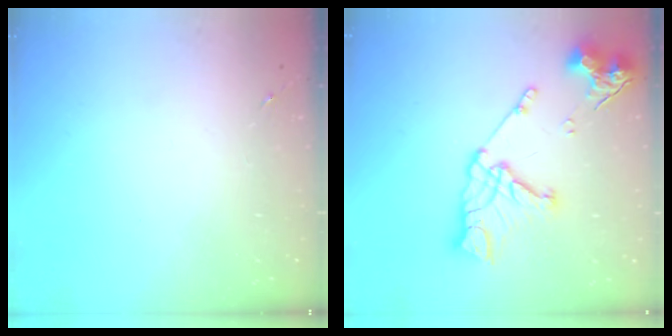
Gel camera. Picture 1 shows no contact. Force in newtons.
{"total": 17.1, "press": 17.0, "slide": 1.9}